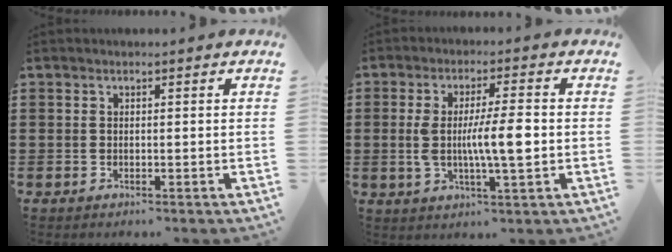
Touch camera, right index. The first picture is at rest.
{"total": 8.2, "force": [-0.5, 1.4, 8.1], "torque": [-0.156, -0.004, -0.016]}